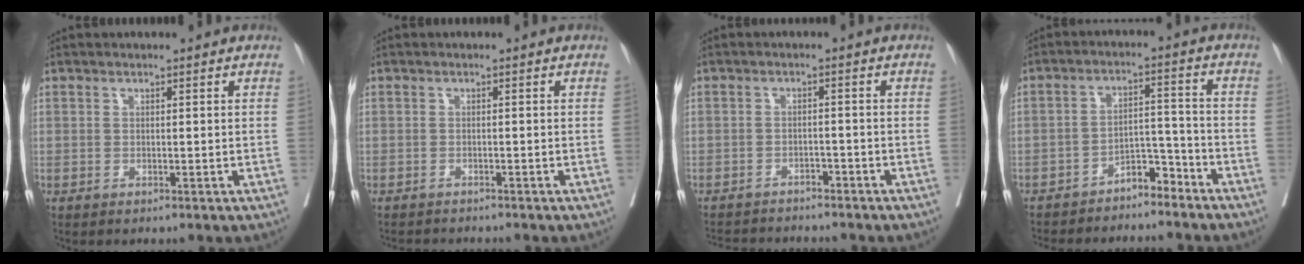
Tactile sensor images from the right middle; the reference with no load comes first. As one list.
[{"total": 4.1, "force": [-4.0, 0.4, 1.0], "torque": [-0.009, -0.009, -0.059]}, {"total": 8.9, "force": [-8.2, 2.2, 2.5], "torque": [-0.038, 0.009, -0.116]}, {"total": 7.5, "force": [-6.6, 2.7, 2.3], "torque": [-0.032, 0.022, -0.109]}]